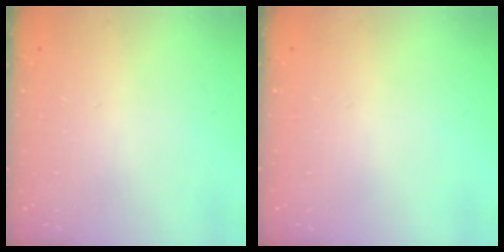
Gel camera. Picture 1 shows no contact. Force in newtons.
{"total": 0.0}